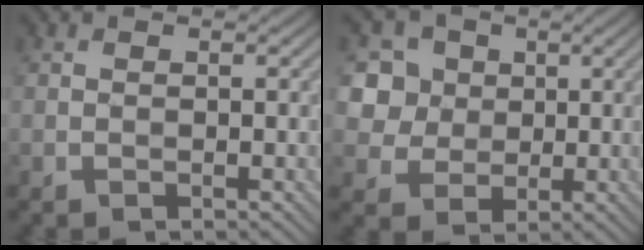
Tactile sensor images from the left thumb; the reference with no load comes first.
{"total": 6.3, "force": [2.0, 5.6, 2.0], "torque": [-0.077, -0.002, 0.047]}